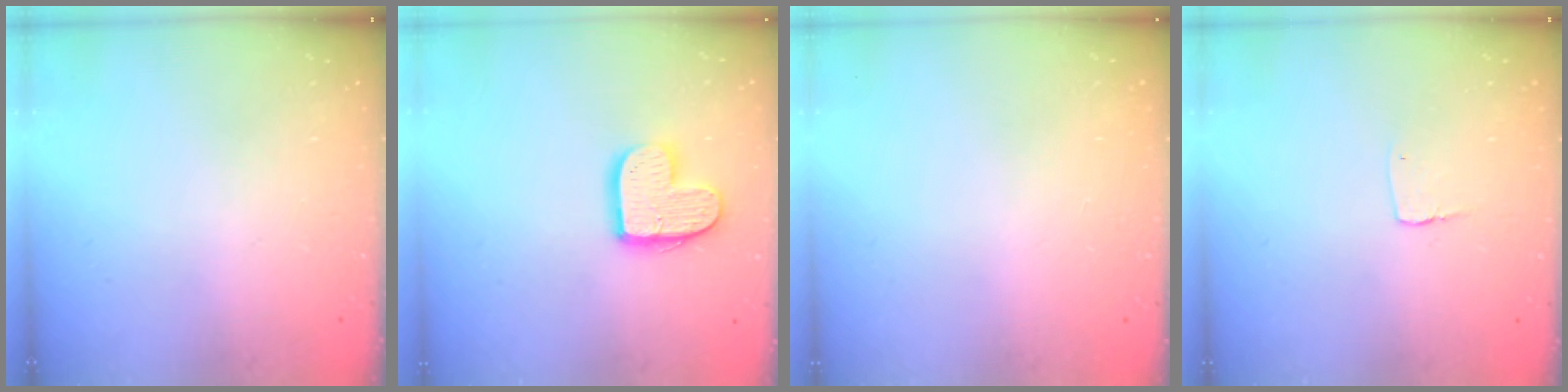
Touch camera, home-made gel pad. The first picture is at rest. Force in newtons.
{"total": 12.6, "press": 12.6, "slide": 0.9}
{"total": 0.0}
{"total": 2.9, "press": 2.9, "slide": 0.2}